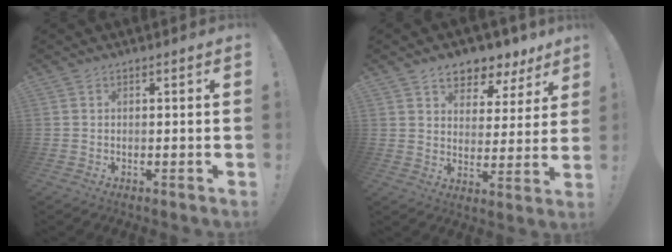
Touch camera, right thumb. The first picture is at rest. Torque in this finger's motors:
{"motor_torque": [0.19, 1.93, 0.21, 0.00, 0.00]}